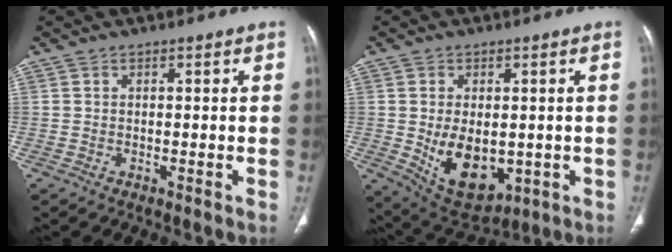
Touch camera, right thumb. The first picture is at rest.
{"total": 12.4, "force": [-1.7, 7.8, 9.5], "torque": [-0.130, -0.010, 0.000]}